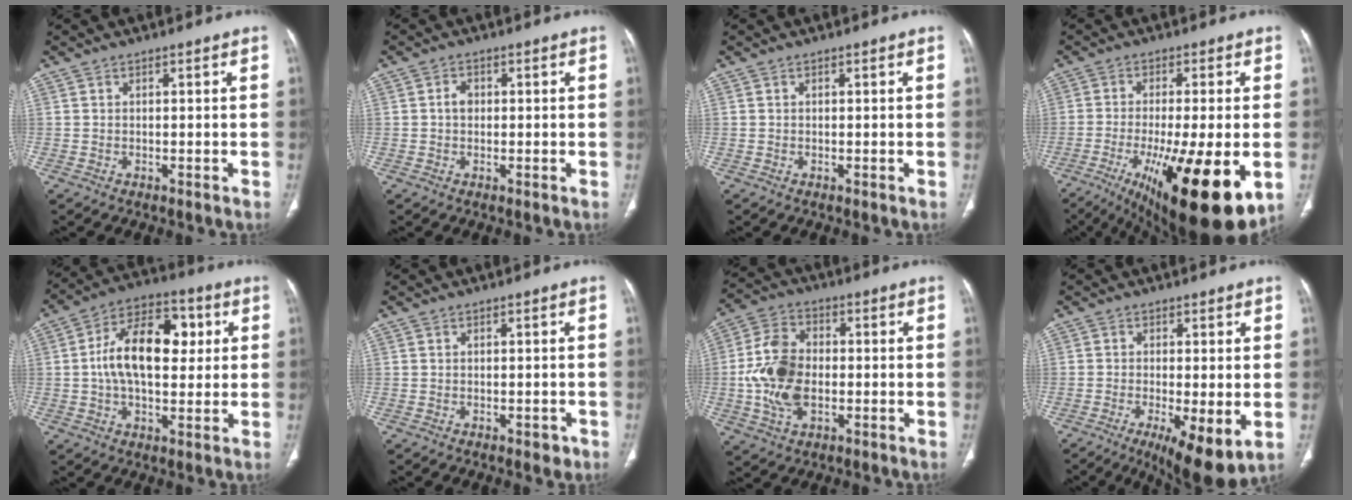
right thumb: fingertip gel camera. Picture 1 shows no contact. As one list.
[{"total": 1.7, "force": [0.2, 1.3, 1.0], "torque": [-0.013, 0.004, 0.002]}, {"total": 0.0}, {"total": 21.6, "force": [-7.2, 5.4, 19.6], "torque": [-0.275, -0.030, -0.095]}, {"total": 16.1, "force": [2.2, 9.4, 13.0], "torque": [-0.197, 0.021, 0.029]}, {"total": 1.3, "force": [-0.6, 0.7, 0.9], "torque": [-0.003, 0.000, -0.005]}, {"total": 12.6, "force": [-1.4, 8.0, 9.6], "torque": [-0.188, 0.014, -0.028]}, {"total": 10.3, "force": [-3.2, 2.9, 9.4], "torque": [-0.147, -0.021, -0.045]}]